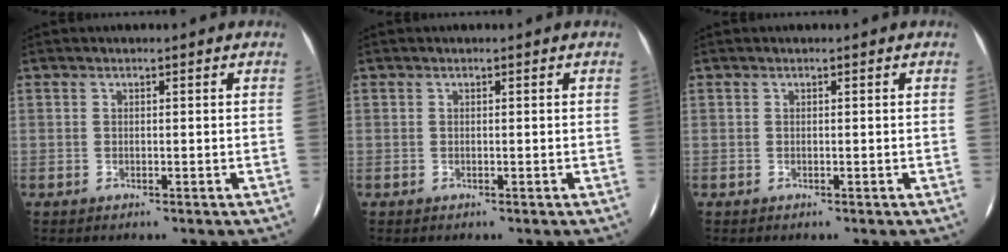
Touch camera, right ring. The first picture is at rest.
{"total": 0.0}
{"total": 0.0}